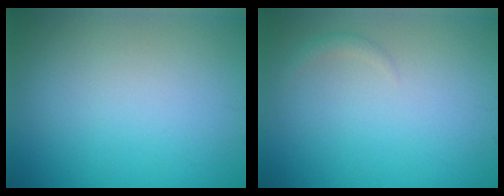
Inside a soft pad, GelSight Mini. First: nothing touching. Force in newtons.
{"total": 0.8, "press": 0.8, "slide": 0.1}